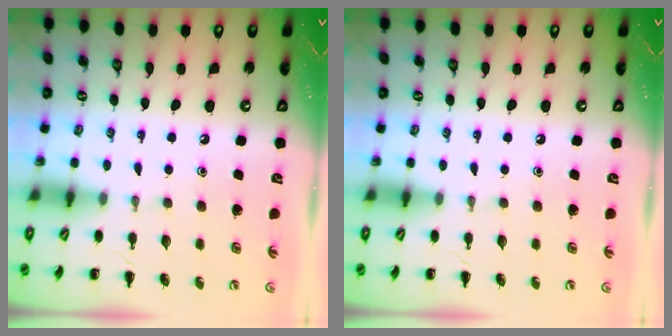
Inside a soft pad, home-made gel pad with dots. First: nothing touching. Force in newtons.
{"total": 0.0}